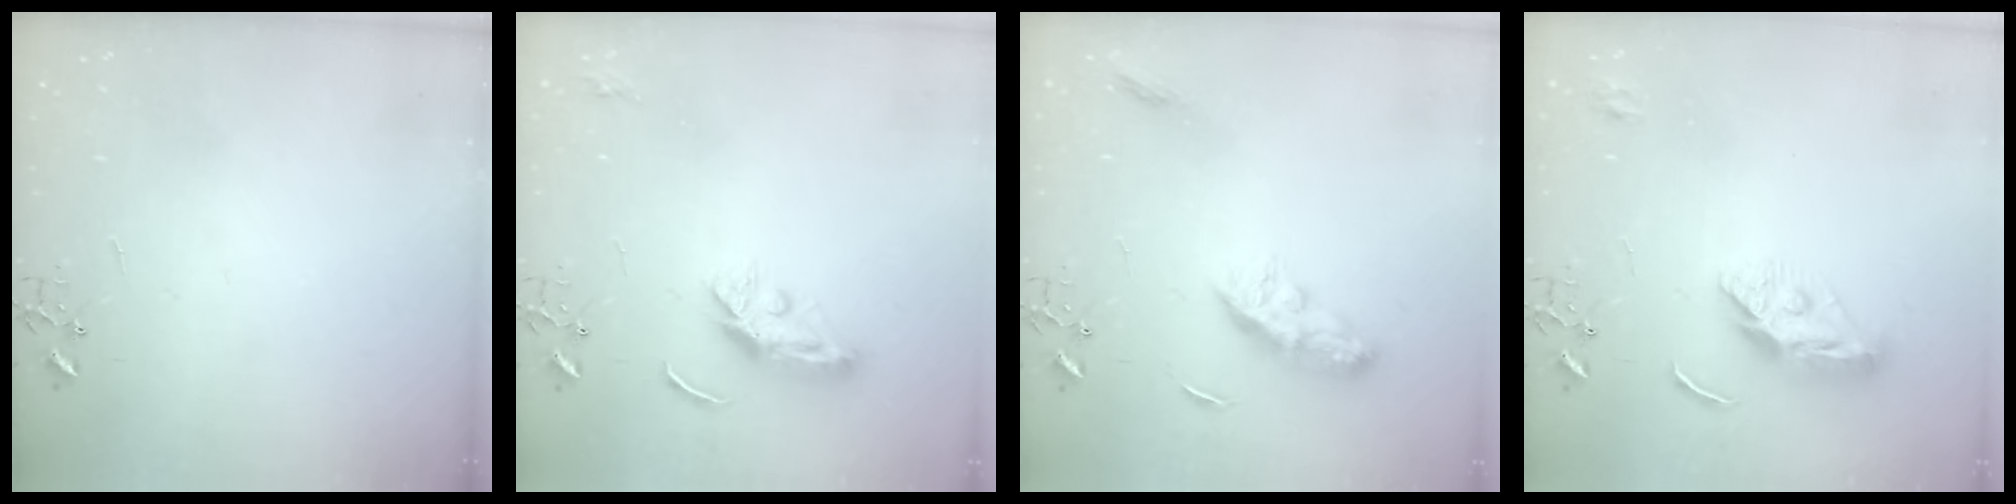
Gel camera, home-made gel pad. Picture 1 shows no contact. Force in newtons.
{"total": 7.7, "press": 7.7, "slide": 0.2}
{"total": 9.7, "press": 9.7, "slide": 0.1}
{"total": 11.3, "press": 11.3, "slide": 0.7}